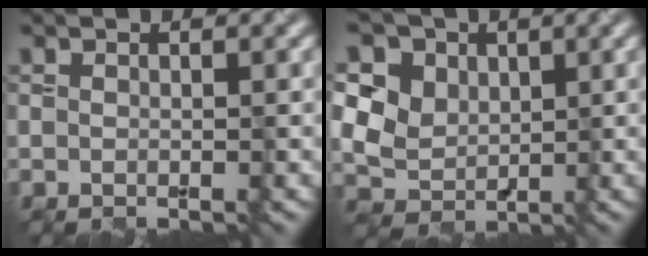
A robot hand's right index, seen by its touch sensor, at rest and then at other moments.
{"total": 10.4, "force": [4.6, 7.9, 5.0], "torque": [-0.108, 0.026, 0.065]}